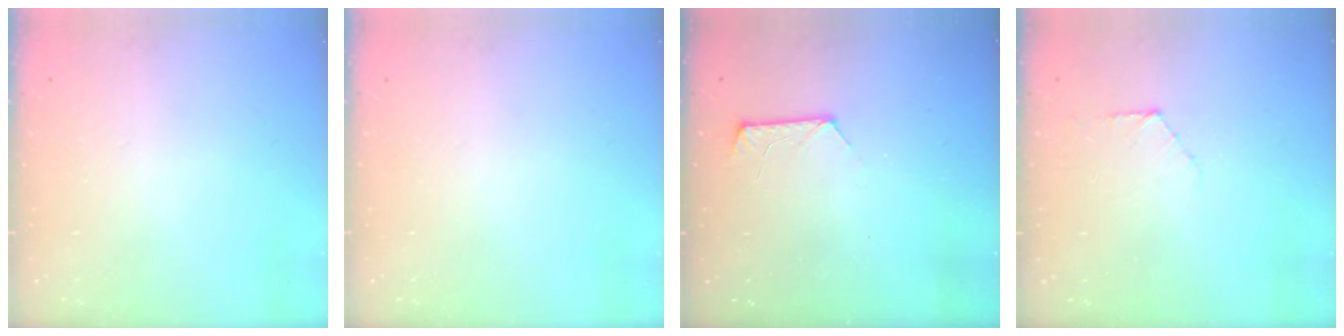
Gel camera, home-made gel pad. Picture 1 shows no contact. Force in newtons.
{"total": 0.0}
{"total": 8.0, "press": 8.0, "slide": 0.8}
{"total": 4.4, "press": 4.4, "slide": 0.4}